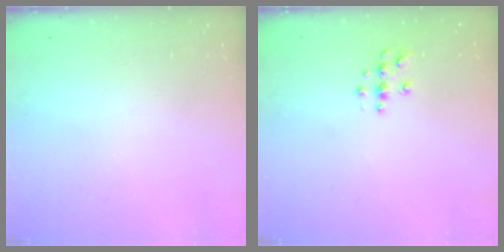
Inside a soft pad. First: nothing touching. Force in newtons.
{"total": 3.8, "press": 3.8, "slide": 0.4}